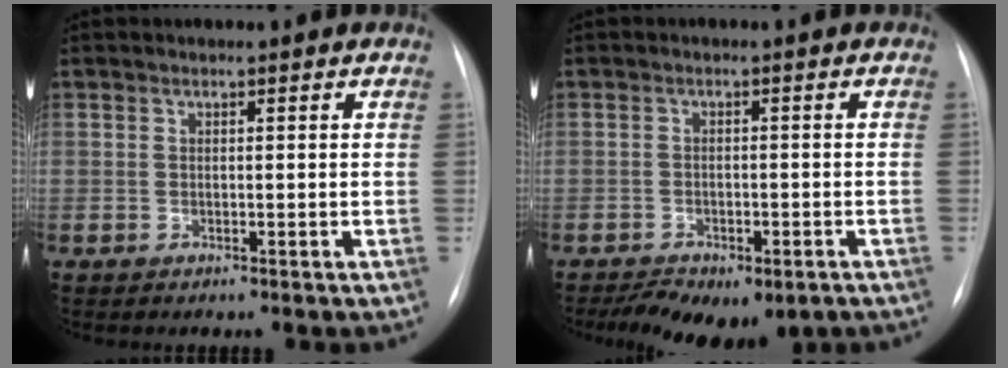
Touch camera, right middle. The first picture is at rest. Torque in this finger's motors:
{"motor_torque": [1.13, -0.91, 0.25, 0.05]}